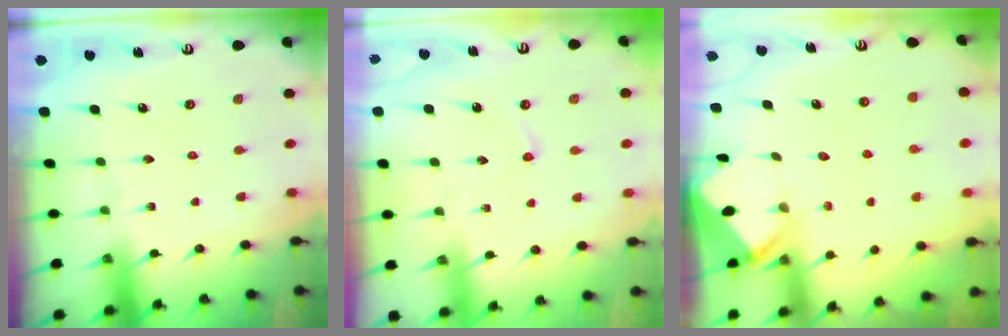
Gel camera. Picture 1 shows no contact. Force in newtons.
{"total": 2.1, "press": 2.1, "slide": 0.2}
{"total": 2.3, "press": 2.3, "slide": 0.2}